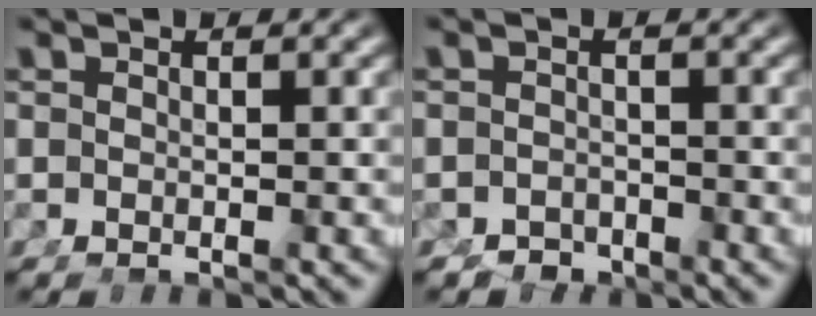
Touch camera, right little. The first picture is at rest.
{"total": 2.2, "force": [-2.0, 0.8, -0.2], "torque": [0.006, -0.019, -0.027]}